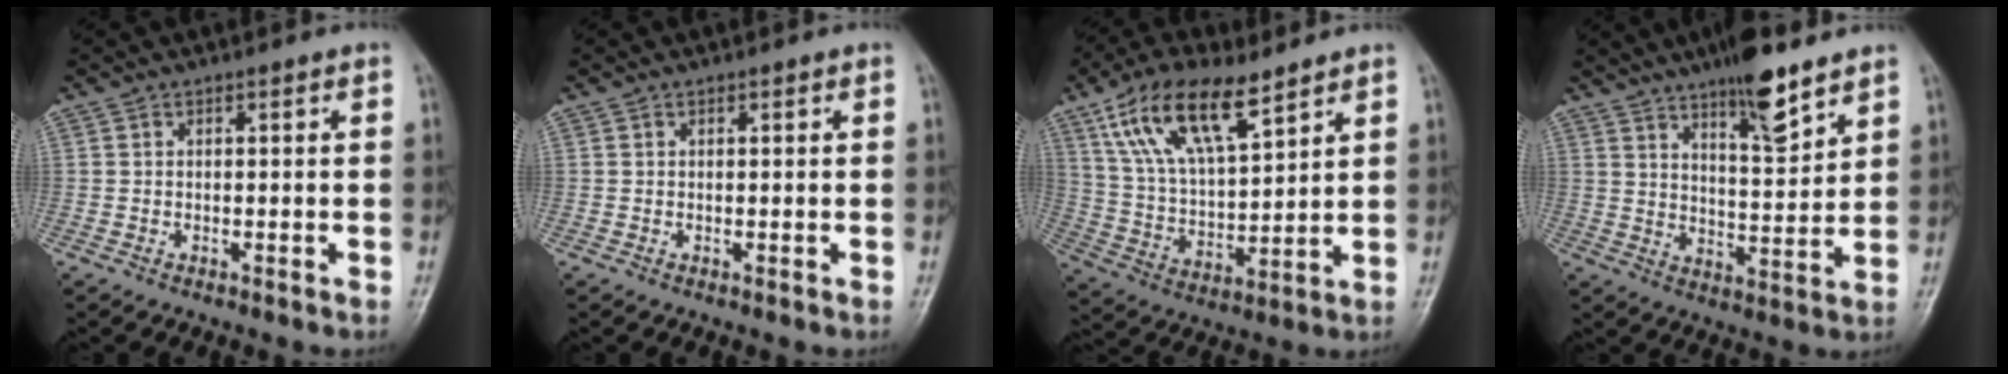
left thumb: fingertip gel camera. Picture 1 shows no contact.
{"total": 0.6, "force": [0.2, 0.4, 0.4], "torque": [-0.002, 0.000, 0.003]}
{"total": 16.3, "force": [9.7, 6.4, 11.5], "torque": [-0.193, -0.027, 0.189]}
{"total": 11.6, "force": [7.9, 2.9, 7.9], "torque": [-0.109, -0.050, 0.130]}